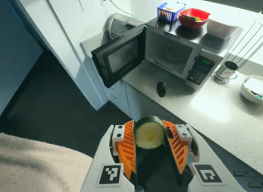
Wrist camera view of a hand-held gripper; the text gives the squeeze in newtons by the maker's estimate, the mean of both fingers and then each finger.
{"total": 11.5, "left": 11.7, "right": 11.3}